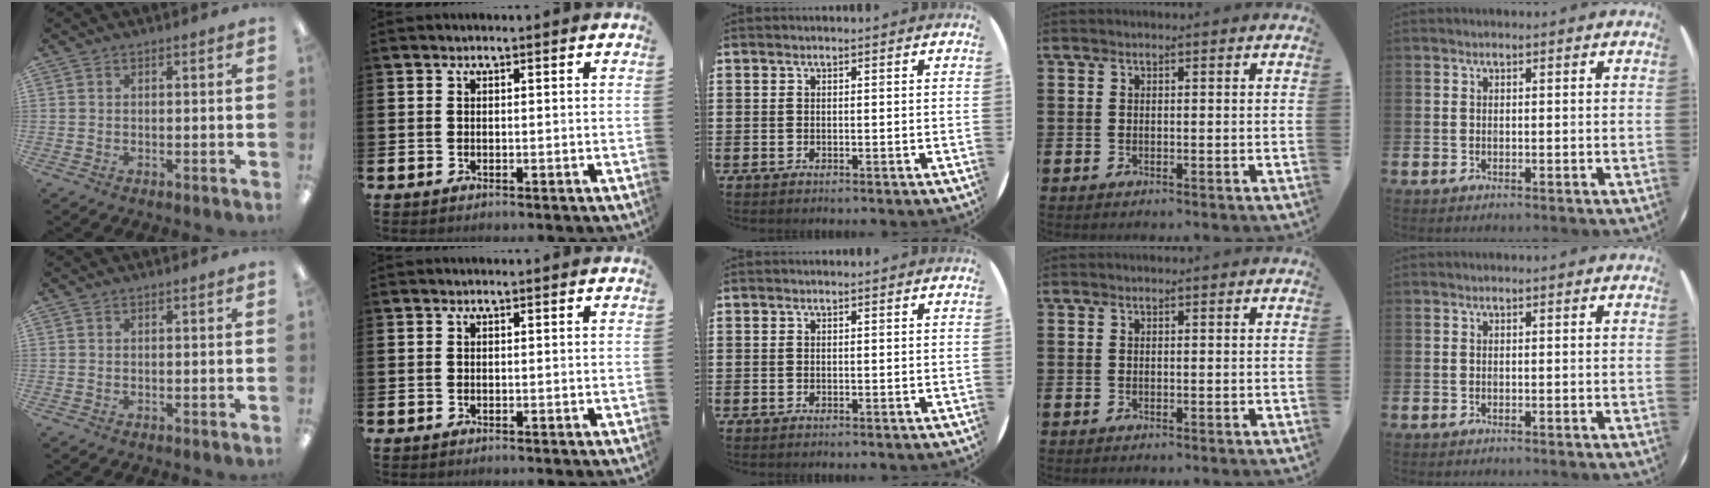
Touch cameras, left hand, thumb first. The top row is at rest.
{}